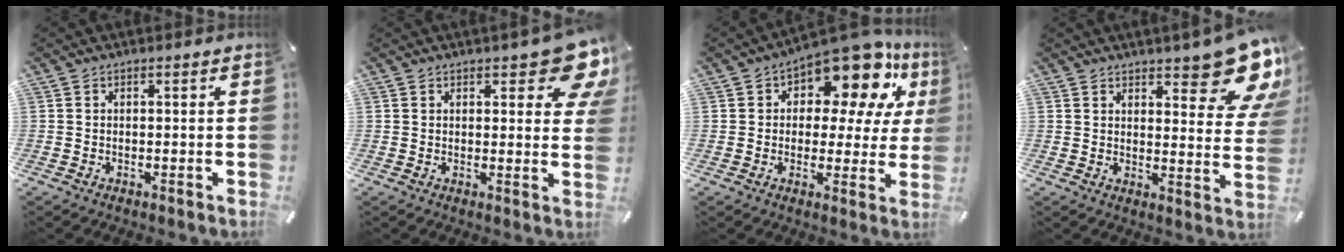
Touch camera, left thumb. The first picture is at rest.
{"total": 10.5, "force": [6.1, 4.3, 7.4], "torque": [-0.078, -0.040, 0.101]}
{"total": 15.3, "force": [9.9, 6.9, 9.4], "torque": [-0.142, -0.075, 0.168]}
{"total": 14.6, "force": [10.2, 5.2, 9.1], "torque": [-0.103, -0.086, 0.173]}